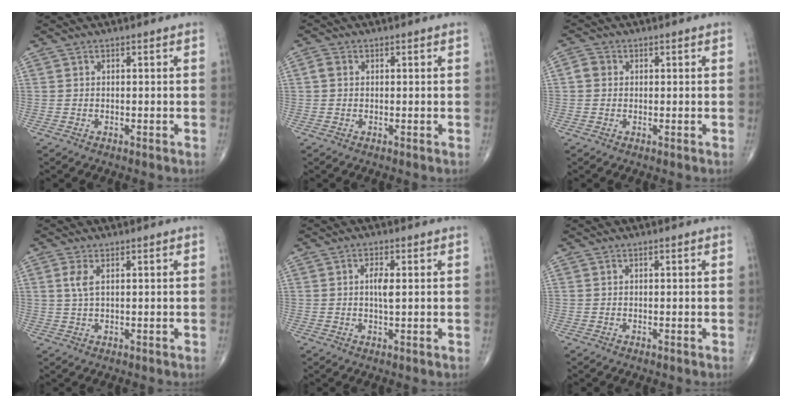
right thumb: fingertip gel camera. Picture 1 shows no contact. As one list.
[{"total": 1.4, "force": [0.1, 1.2, 0.9], "torque": [-0.016, 0.005, 0.001]}, {"total": 2.1, "force": [0.1, 1.9, 0.9], "torque": [-0.010, 0.006, -0.003]}, {"total": 3.0, "force": [1.0, 1.1, 2.6], "torque": [-0.065, 0.004, 0.026]}, {"total": 3.0, "force": [0.4, 0.9, 2.8], "torque": [-0.051, -0.001, 0.005]}, {"total": 0.0}]